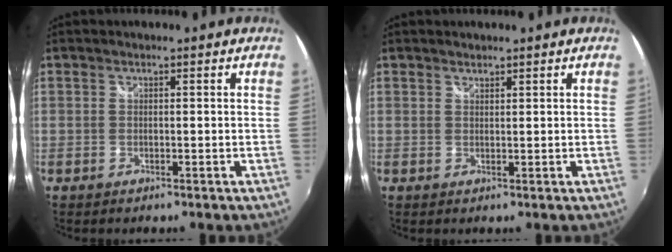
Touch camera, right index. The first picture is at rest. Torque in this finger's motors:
{"motor_torque": [-0.15, -0.03, -0.04, -0.01]}